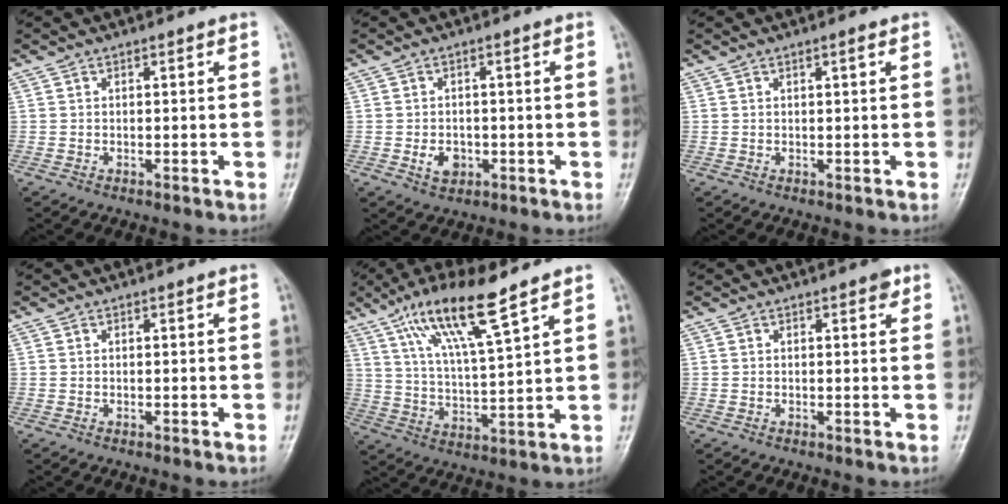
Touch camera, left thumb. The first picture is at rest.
{"total": 3.7, "force": [-1.1, 2.8, 2.2], "torque": [-0.026, 0.003, -0.012]}
{"total": 0.9, "force": [0.4, 0.1, 0.8], "torque": [-0.014, 0.001, 0.005]}
{"total": 0.0}
{"total": 13.5, "force": [8.6, 2.0, 10.3], "torque": [-0.191, -0.034, 0.165]}
{"total": 1.4, "force": [0.8, 0.7, 1.0], "torque": [-0.006, -0.001, 0.006]}